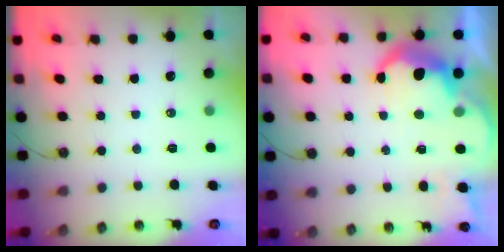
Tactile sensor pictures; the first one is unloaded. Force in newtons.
{"total": 11.3, "press": 11.3, "slide": 0.9}